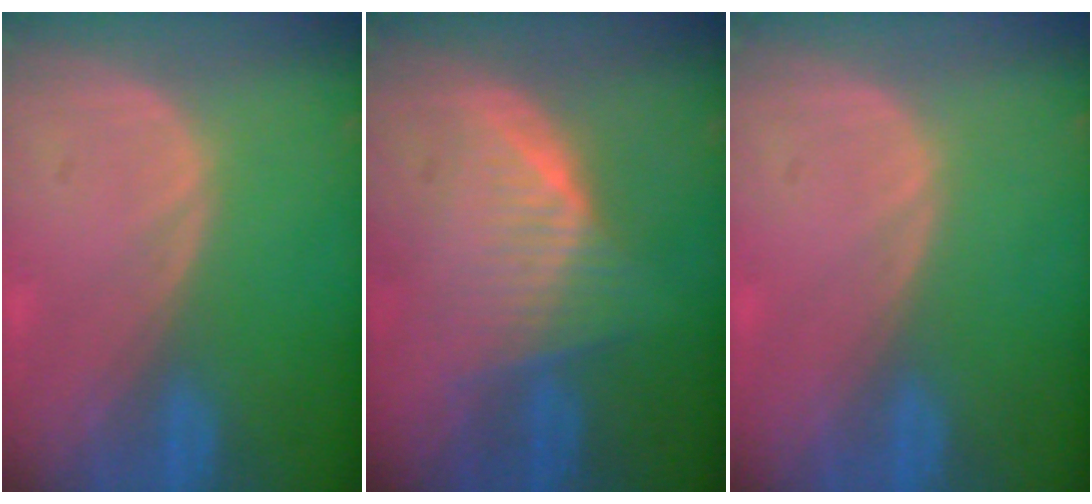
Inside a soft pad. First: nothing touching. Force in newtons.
{"total": 6.5, "press": 6.2, "slide": 1.8}
{"total": 0.0}